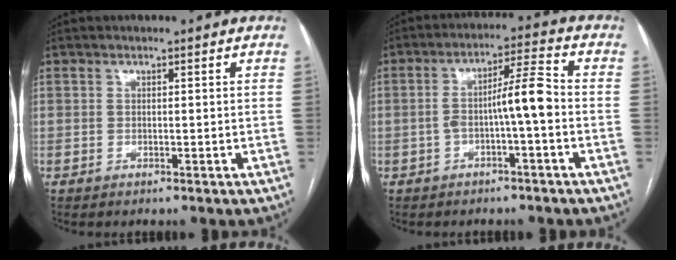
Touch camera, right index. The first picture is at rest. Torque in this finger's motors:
{"motor_torque": [0.48, 0.11, 0.19, 0.11]}